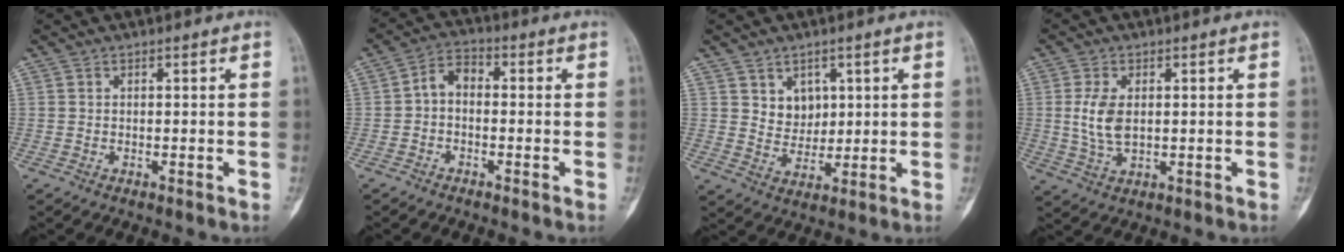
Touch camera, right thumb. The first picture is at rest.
{"total": 4.6, "force": [-0.5, 3.0, 3.5], "torque": [-0.050, 0.021, -0.022]}
{"total": 5.2, "force": [2.1, 4.2, 2.2], "torque": [-0.009, -0.017, 0.043]}
{"total": 7.9, "force": [0.5, 4.2, 6.7], "torque": [-0.144, -0.005, 0.013]}